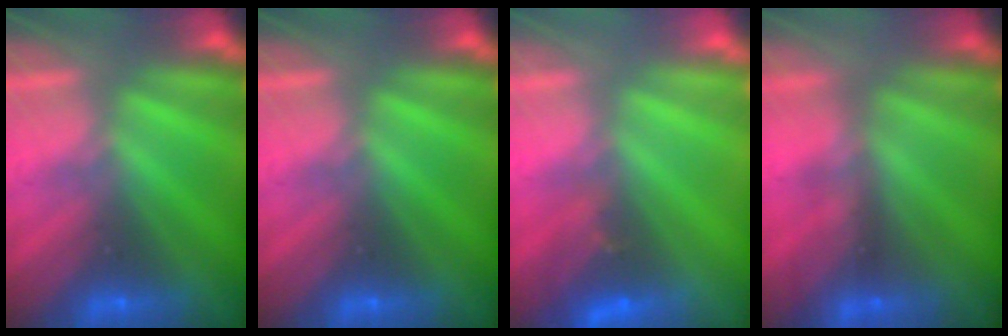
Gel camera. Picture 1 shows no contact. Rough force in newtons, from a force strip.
{"total": 0.0}
{"total": 2.7}
{"total": 2.0}